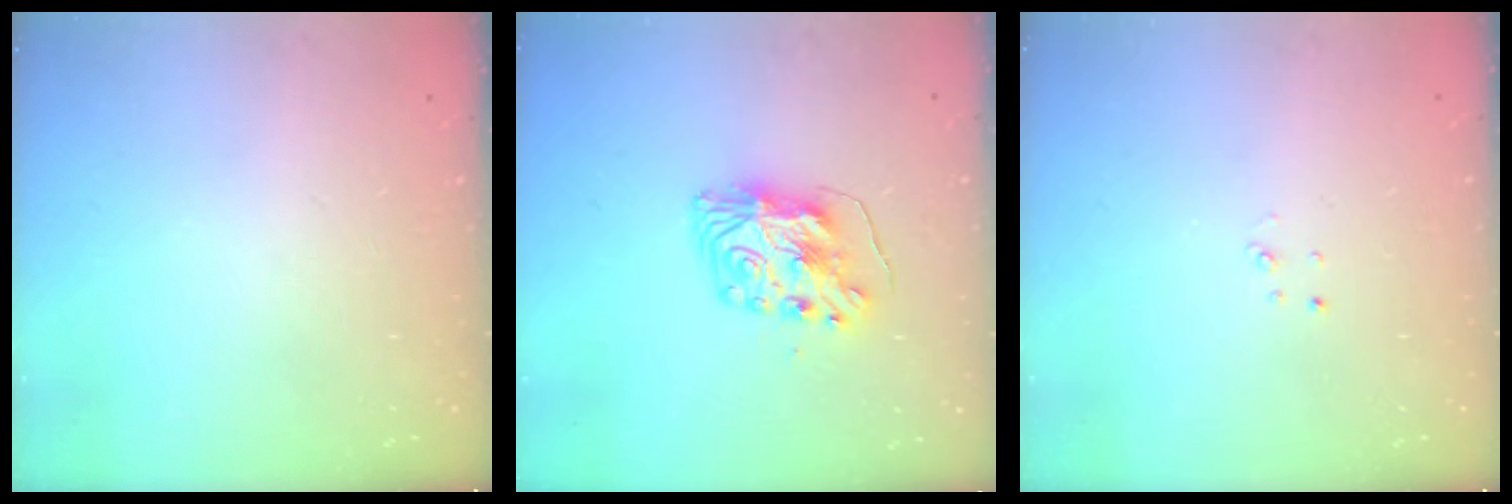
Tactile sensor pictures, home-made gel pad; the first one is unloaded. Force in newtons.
{"total": 8.1, "press": 8.1, "slide": 0.8}
{"total": 2.2, "press": 2.2, "slide": 0.2}